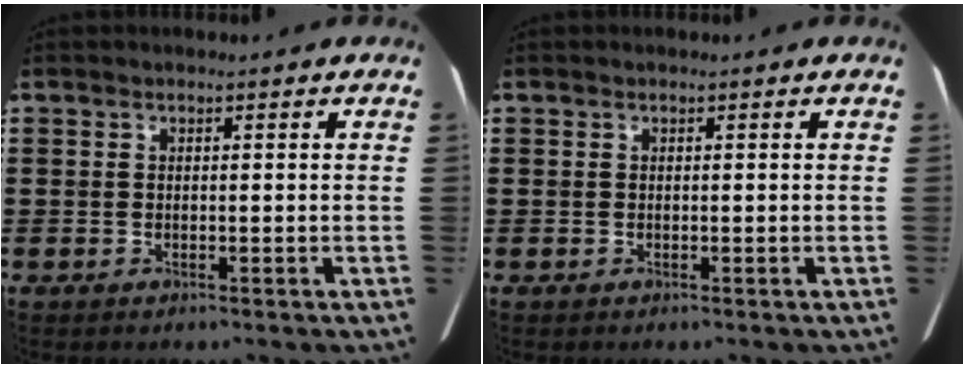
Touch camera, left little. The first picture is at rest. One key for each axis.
{"total": 0.0}